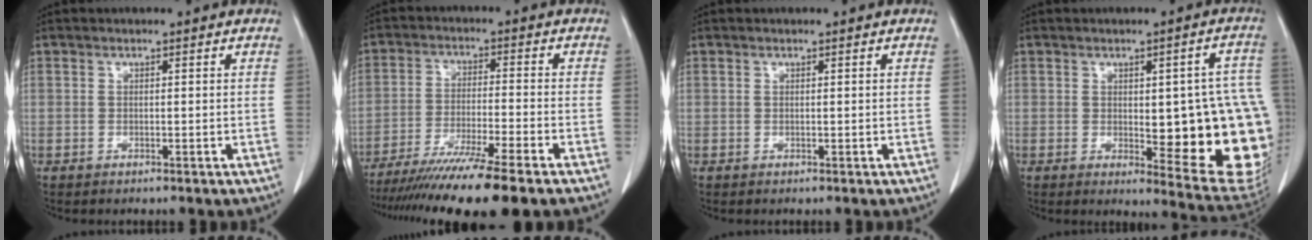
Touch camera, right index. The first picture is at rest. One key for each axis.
{"total": 15.6, "fx": -12.4, "fy": -0.9, "fz": 9.5, "tx": -0.157, "ty": -0.047, "tz": -0.200}
{"total": 0.0}
{"total": 20.0, "fx": -1.7, "fy": 5.5, "fz": 19.1, "tx": -0.147, "ty": 0.012, "tz": 0.002}